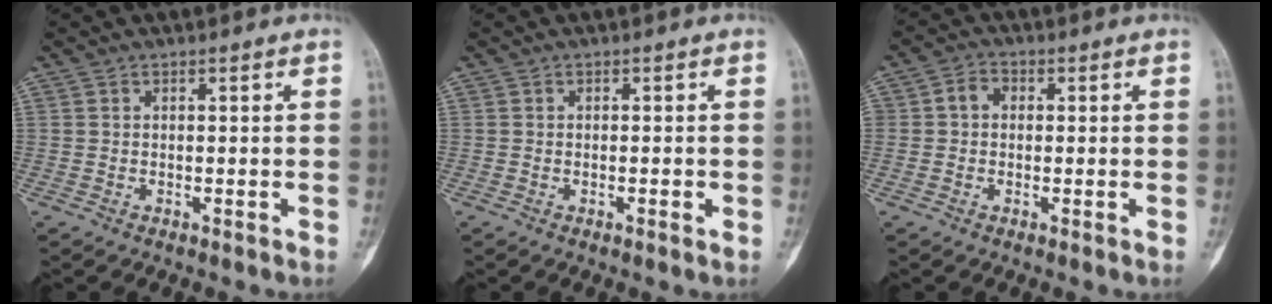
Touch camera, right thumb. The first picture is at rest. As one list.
[{"total": 1.3, "force": [-0.3, 0.3, 1.2], "torque": [-0.017, -0.002, -0.004]}, {"total": 3.5, "force": [0.3, 3.0, 1.9], "torque": [-0.020, 0.013, 0.000]}]